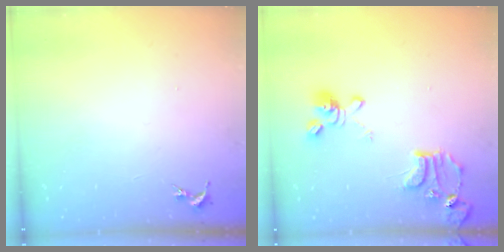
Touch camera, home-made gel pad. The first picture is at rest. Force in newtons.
{"total": 15.3, "press": 15.3, "slide": 1.1}